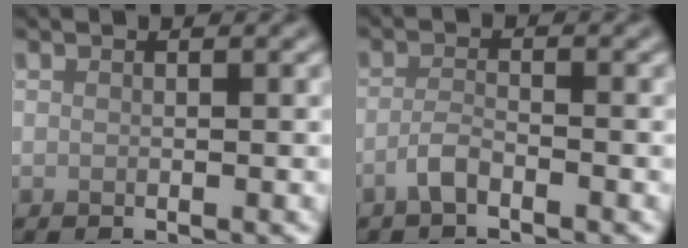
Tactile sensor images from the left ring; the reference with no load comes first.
{"total": 1.9, "force": [-1.4, 0.5, 1.2], "torque": [-0.028, 0.003, -0.033]}